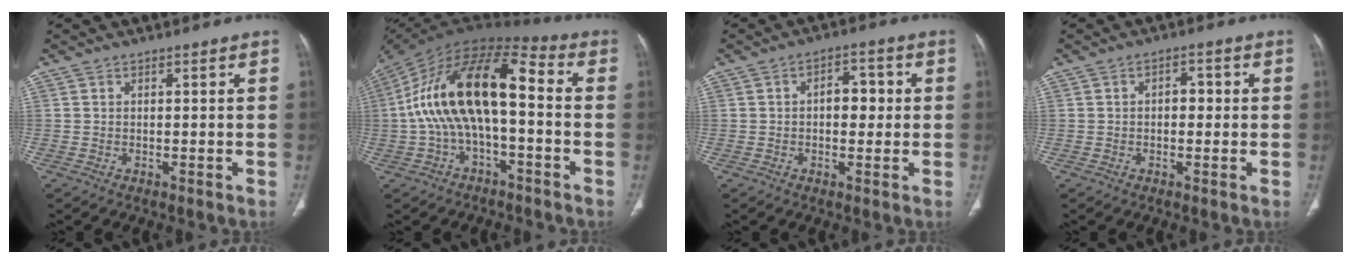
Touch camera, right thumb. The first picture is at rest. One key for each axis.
{"total": 18.7, "fx": -1.0, "fy": 8.5, "fz": 16.6, "tx": -0.305, "ty": 0.057, "tz": -0.026}
{"total": 5.8, "fx": 0.4, "fy": 3.6, "fz": 4.5, "tx": -0.044, "ty": 0.013, "tz": 0.002}
{"total": 3.1, "fx": 0.1, "fy": 2.0, "fz": 2.3, "tx": -0.024, "ty": 0.010, "tz": -0.001}